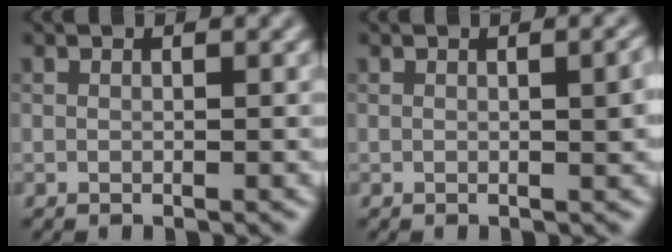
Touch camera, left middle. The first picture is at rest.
{"total": 1.9, "force": [0.2, 0.4, 1.8], "torque": [-0.021, 0.003, 0.003]}